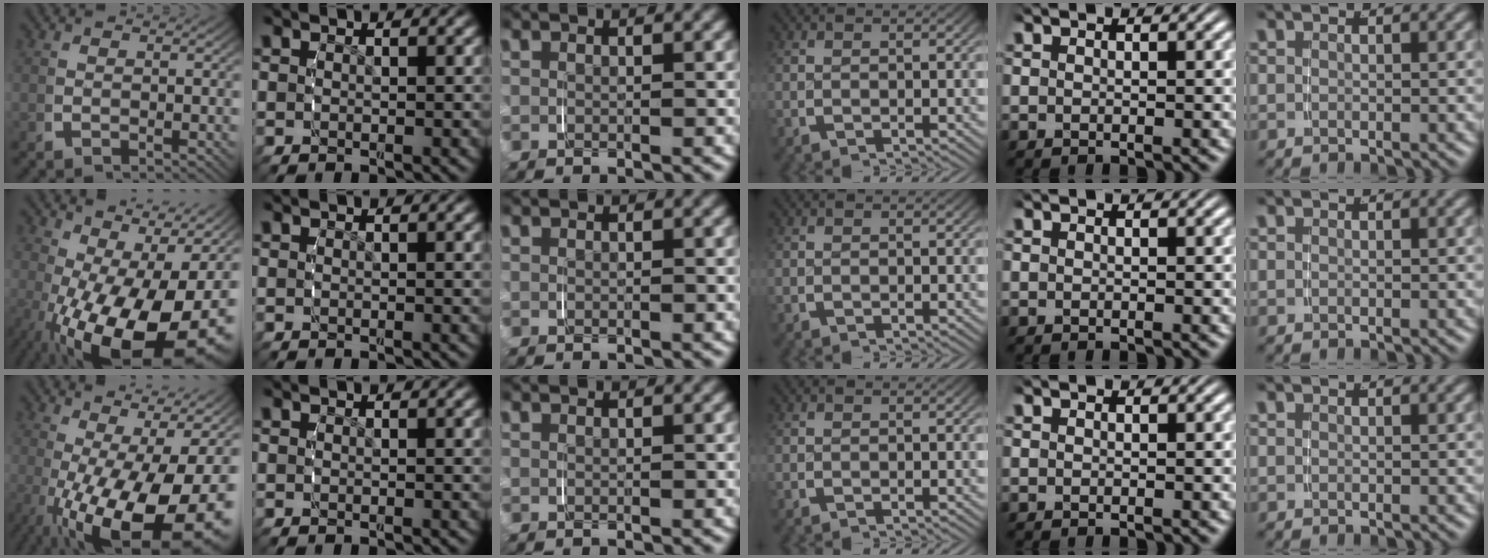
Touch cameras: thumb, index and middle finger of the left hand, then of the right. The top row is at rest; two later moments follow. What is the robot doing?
{"motion": "grasp_and_lifting", "object": "glasses case"}